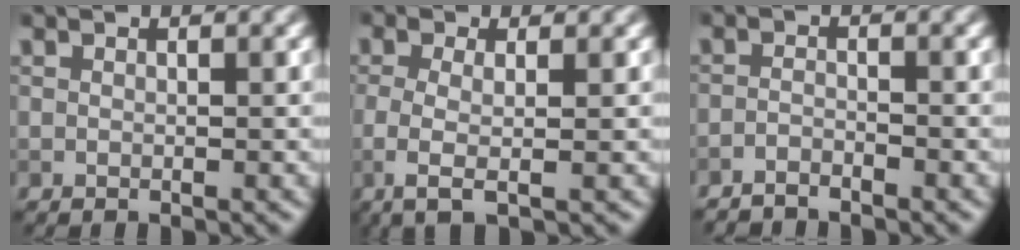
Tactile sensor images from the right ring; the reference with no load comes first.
{"total": 3.2, "force": [-0.5, 1.1, 3.0], "torque": [-0.053, -0.006, -0.012]}
{"total": 1.7, "force": [-1.6, 0.2, 0.4], "torque": [-0.009, -0.002, -0.036]}